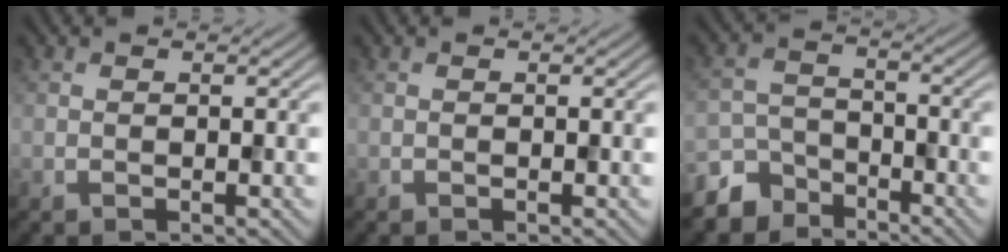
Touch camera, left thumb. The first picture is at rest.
{"total": 0.0}
{"total": 6.4, "force": [-5.2, 3.4, 1.4], "torque": [-0.035, -0.006, -0.112]}